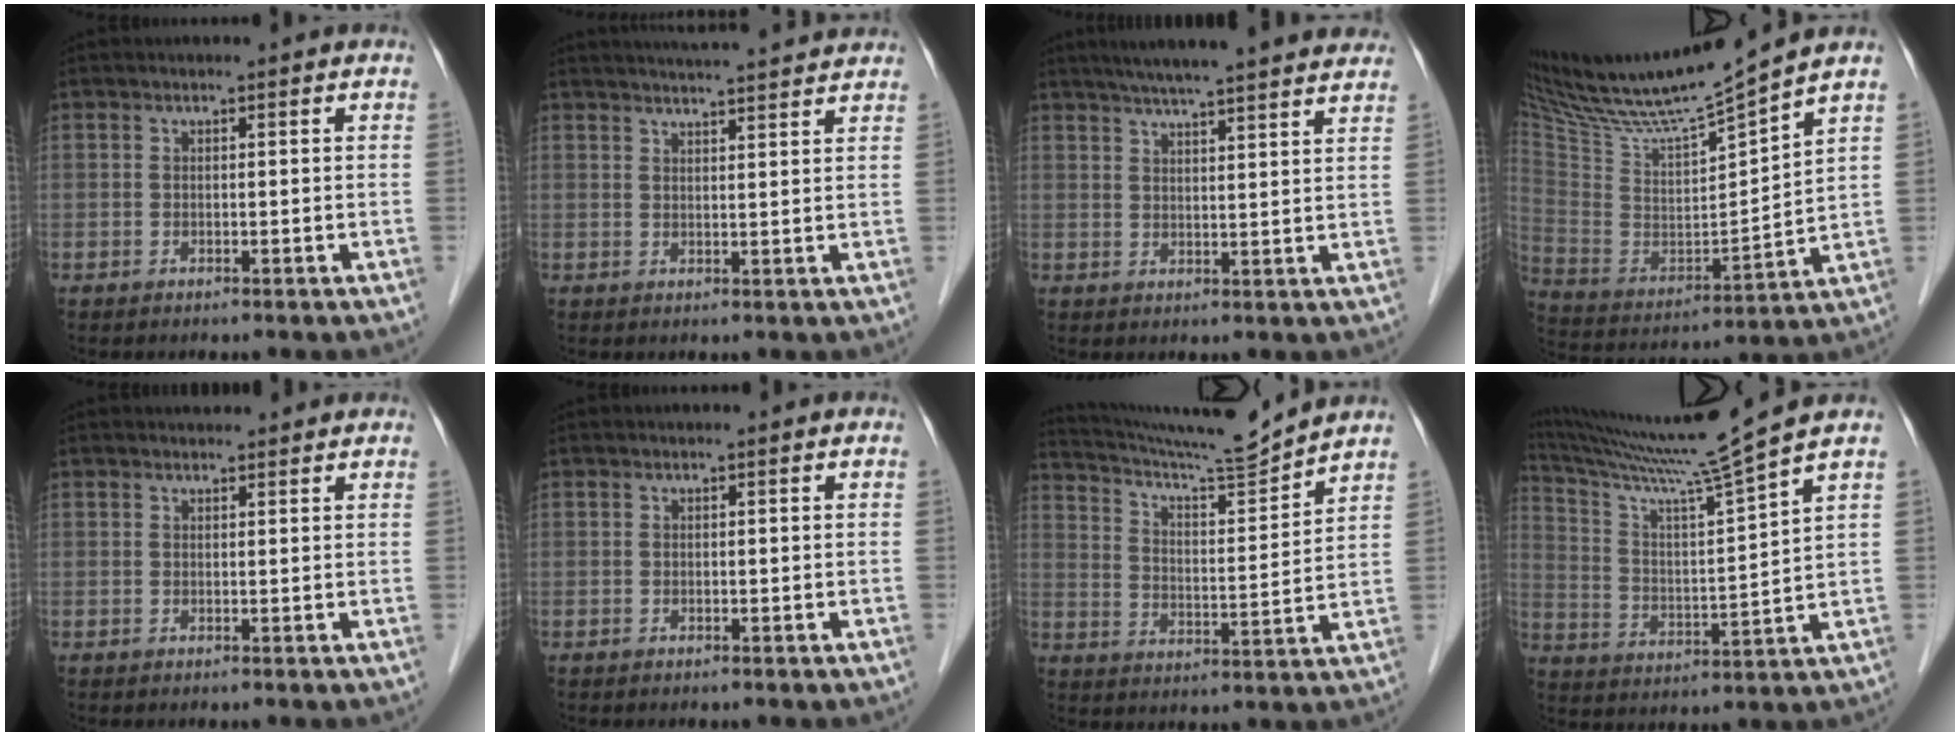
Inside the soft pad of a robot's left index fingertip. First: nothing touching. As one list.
[{"total": 10.9, "force": [10.3, 0.2, 3.7], "torque": [-0.058, 0.020, 0.128]}, {"total": 18.4, "force": [16.1, 0.8, 8.7], "torque": [-0.132, 0.019, 0.207]}, {"total": 19.8, "force": [17.3, -0.4, 9.6], "torque": [-0.177, -0.021, 0.310]}, {"total": 2.9, "force": [2.8, 0.6, 0.6], "torque": [-0.010, 0.021, 0.036]}, {"total": 0.0}, {"total": 12.9, "force": [12.4, -2.1, 3.0], "torque": [-0.064, -0.027, 0.207]}, {"total": 14.5, "force": [12.6, -4.0, 5.8], "torque": [-0.112, -0.035, 0.219]}]